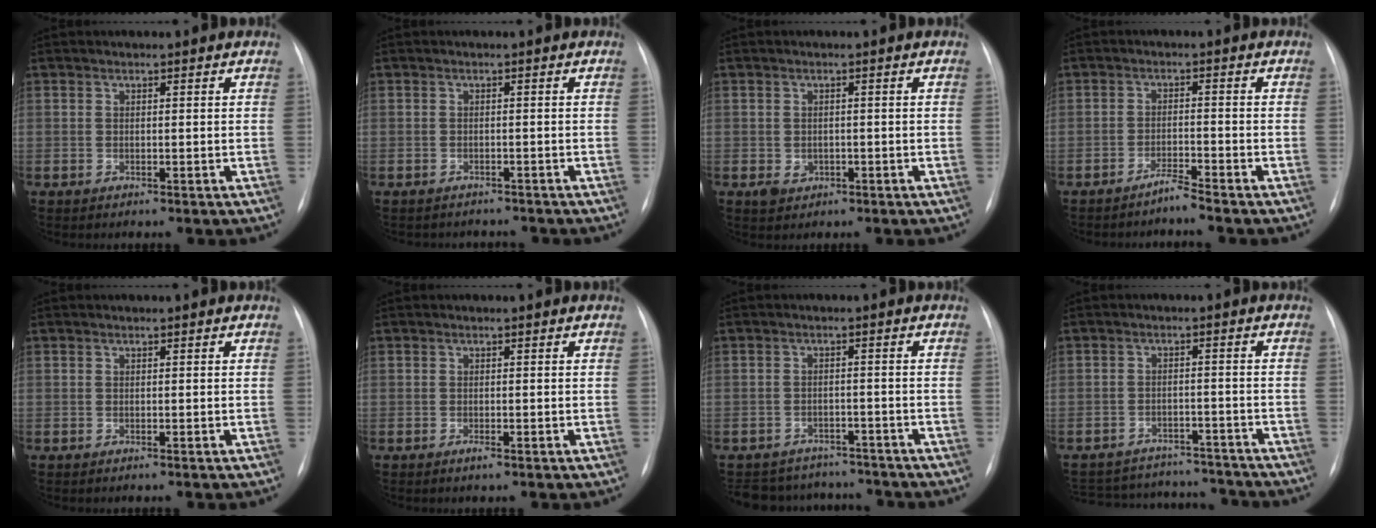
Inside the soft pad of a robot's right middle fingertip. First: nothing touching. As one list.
[{"total": 4.3, "force": [-4.0, 1.7, 0.2], "torque": [0.001, 0.003, -0.046]}, {"total": 2.3, "force": [-0.7, 1.9, 1.0], "torque": [-0.013, 0.001, 0.000]}, {"total": 2.4, "force": [-2.3, -0.6, 0.7], "torque": [-0.012, -0.007, -0.043]}, {"total": 0.0}, {"total": 0.7, "force": [-0.5, 0.0, 0.6], "torque": [-0.013, -0.002, -0.008]}, {"total": 11.7, "force": [-10.6, 4.5, 2.1], "torque": [-0.041, 0.017, -0.132]}, {"total": 16.5, "force": [-15.1, 5.5, 3.6], "torque": [-0.083, 0.015, -0.196]}]